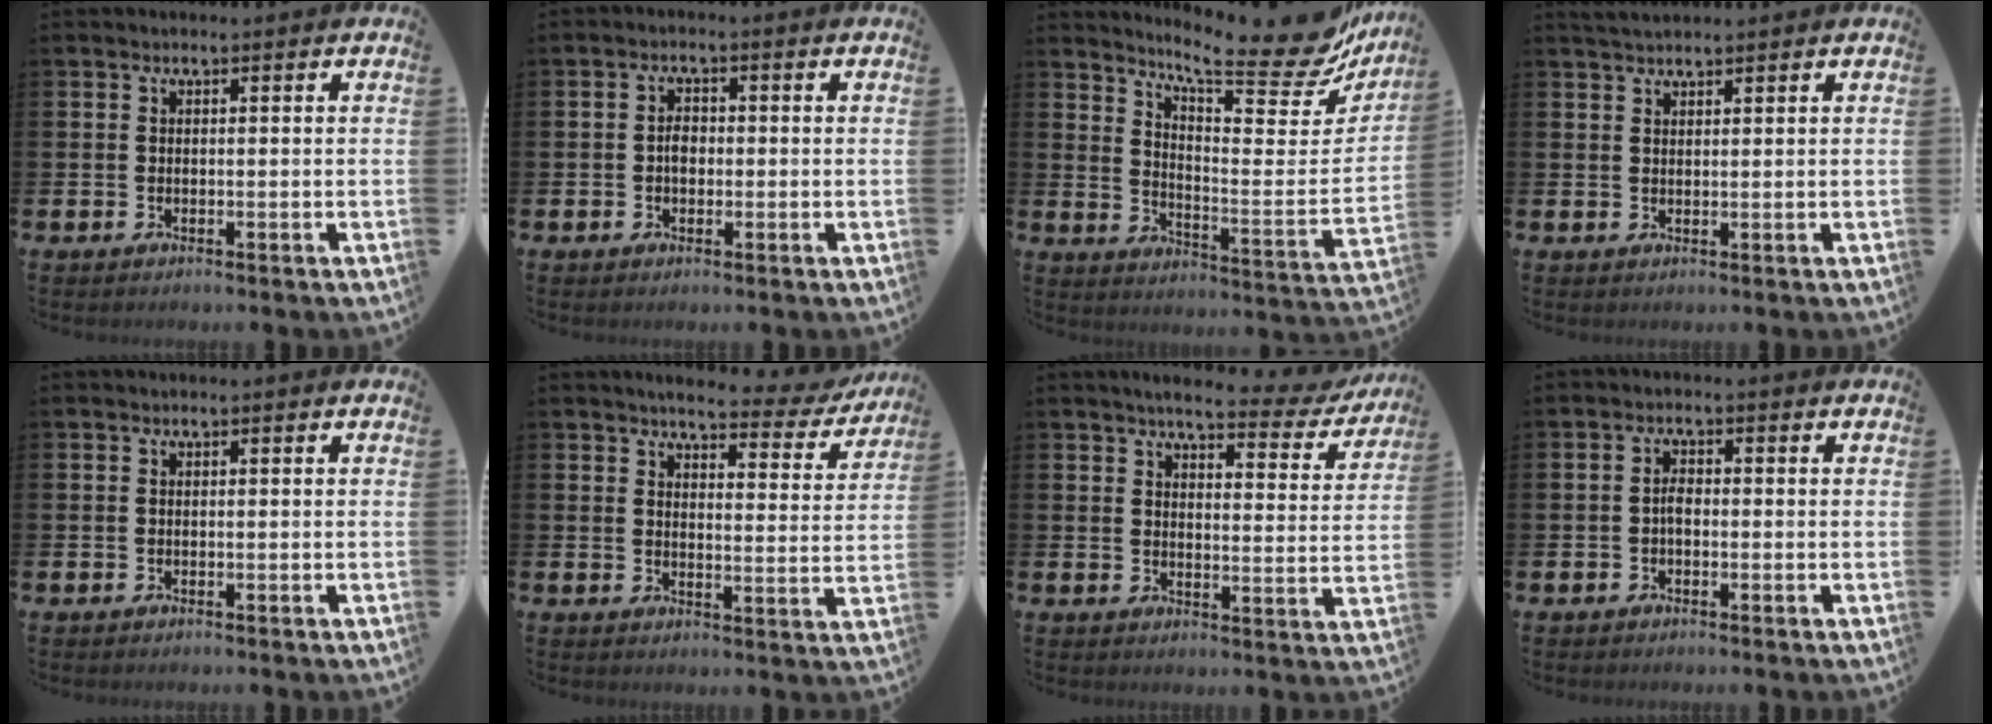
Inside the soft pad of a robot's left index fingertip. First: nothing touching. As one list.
[{"total": 2.3, "force": [-0.2, 1.6, 1.7], "torque": [-0.015, 0.000, -0.010]}, {"total": 11.9, "force": [9.9, 2.3, 6.2], "torque": [-0.100, -0.079, 0.161]}, {"total": 2.1, "force": [2.0, 0.4, 0.5], "torque": [-0.014, 0.000, 0.038]}, {"total": 0.0}, {"total": 4.3, "force": [4.0, 0.8, 1.5], "torque": [-0.036, -0.026, 0.062]}, {"total": 4.8, "force": [4.2, 1.0, 2.1], "torque": [-0.041, -0.028, 0.063]}, {"total": 1.8, "force": [-0.4, 1.0, 1.5], "torque": [-0.029, 0.004, -0.009]}]